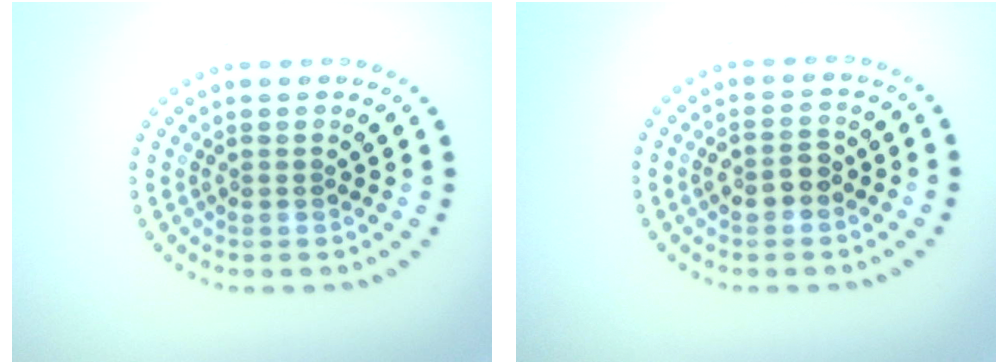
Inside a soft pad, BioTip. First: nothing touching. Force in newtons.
{"total": 2.1, "press": 2.1, "slide": 0.3}